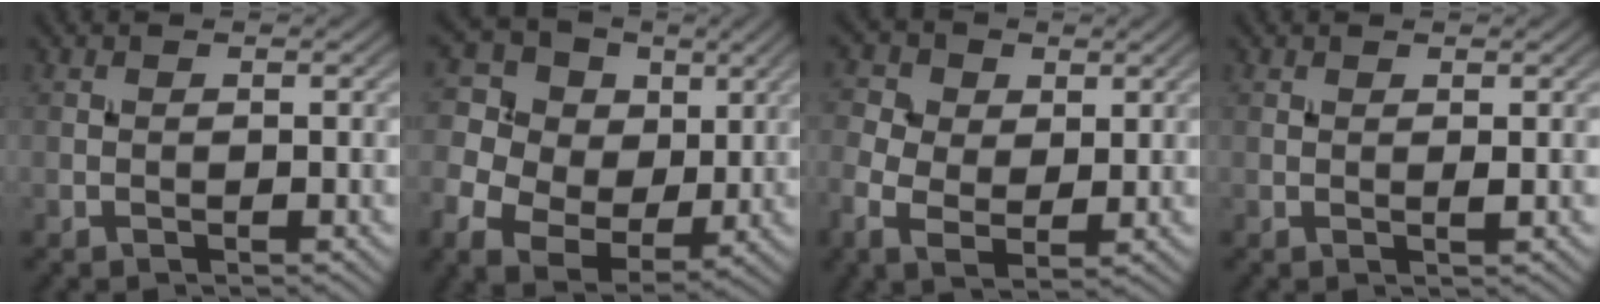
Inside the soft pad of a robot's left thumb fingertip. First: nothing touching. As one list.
[{"total": 11.6, "force": [2.4, 9.5, 6.2], "torque": [-0.198, 0.028, 0.040]}, {"total": 6.4, "force": [0.4, 4.7, 4.4], "torque": [-0.117, 0.002, 0.002]}, {"total": 0.6, "force": [0.3, 0.0, 0.5], "torque": [-0.012, 0.000, 0.005]}]